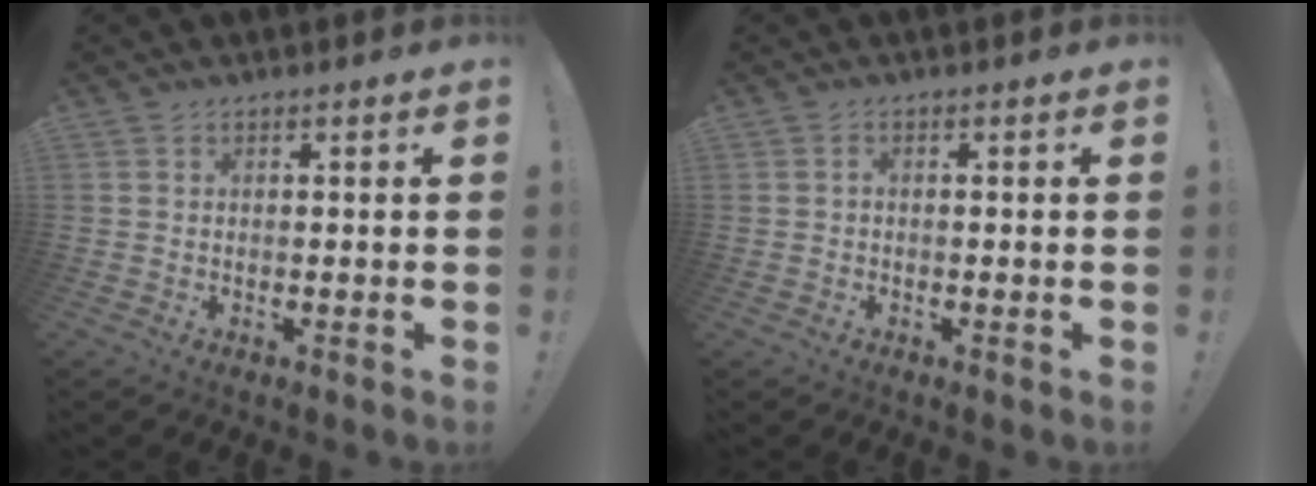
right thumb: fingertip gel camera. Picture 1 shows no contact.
{"total": 0.7, "force": [-0.6, 0.2, 0.2], "torque": [-0.006, 0.003, -0.011]}